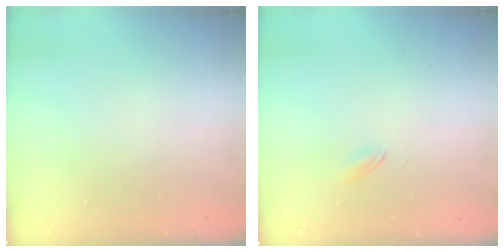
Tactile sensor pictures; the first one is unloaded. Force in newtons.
{"total": 1.6, "press": 1.5, "slide": 0.5}